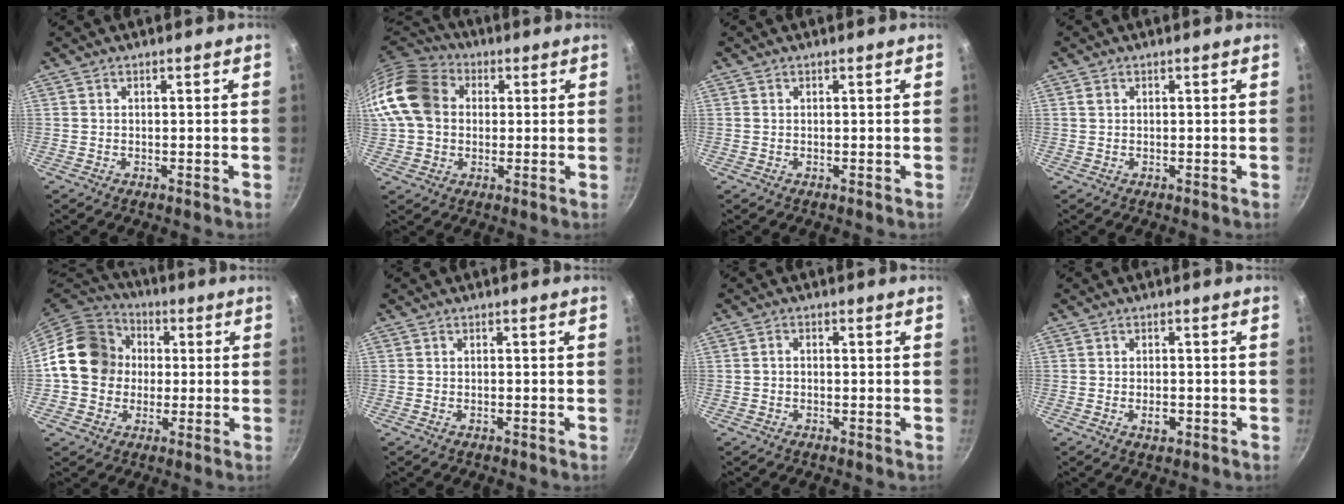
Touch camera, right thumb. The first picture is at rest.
{"total": 15.4, "force": [1.7, 12.4, 9.1], "torque": [-0.162, 0.030, 0.015]}
{"total": 0.0}
{"total": 0.9, "force": [0.3, 0.8, 0.4], "torque": [-0.006, 0.000, 0.005]}
{"total": 15.9, "force": [0.9, 13.8, 7.9], "torque": [-0.109, 0.031, 0.001]}
{"total": 0.6, "force": [-0.3, 0.3, 0.4], "torque": [-0.009, 0.003, -0.010]}
{"total": 1.3, "force": [-0.3, 1.0, 0.8], "torque": [-0.016, 0.009, -0.008]}
{"total": 2.9, "force": [-1.0, 1.7, 2.1], "torque": [-0.031, 0.005, -0.016]}